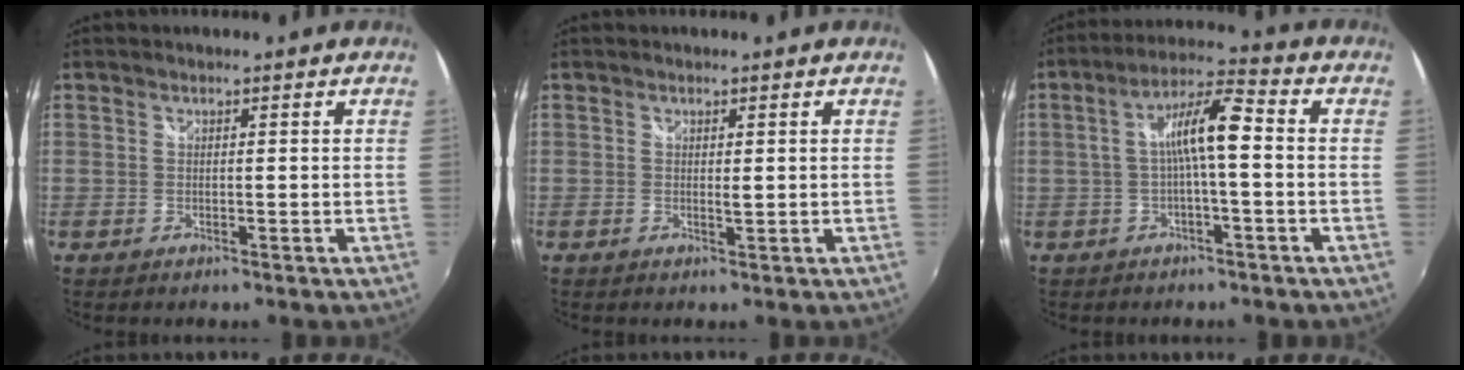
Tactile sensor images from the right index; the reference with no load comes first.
{"total": 1.0, "force": [0.2, 0.2, 0.9], "torque": [-0.014, -0.001, 0.003]}
{"total": 8.3, "force": [-0.4, 1.2, 8.2], "torque": [-0.159, 0.020, -0.007]}